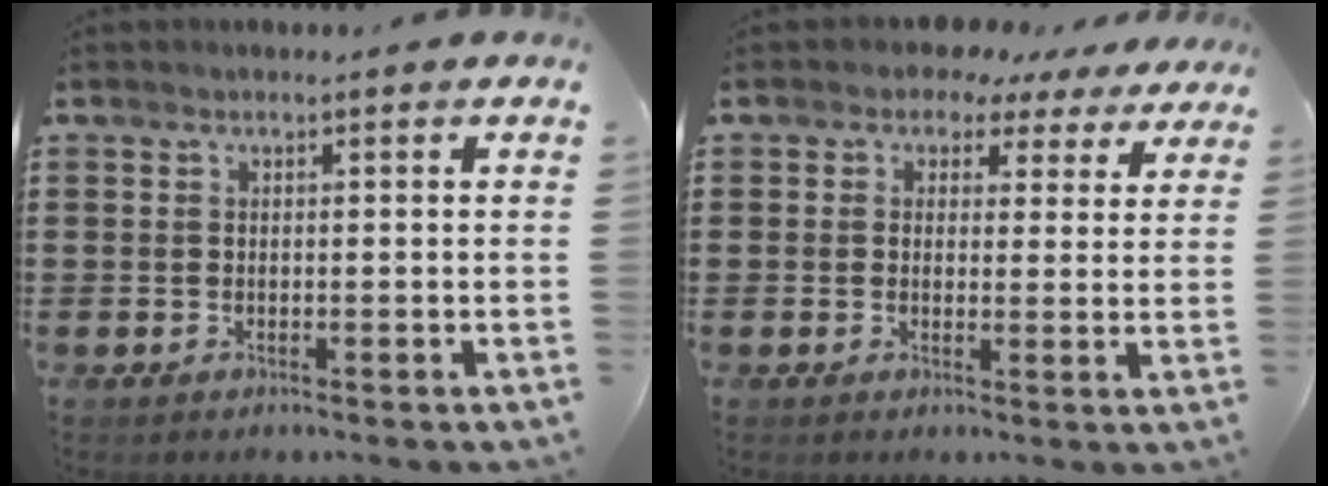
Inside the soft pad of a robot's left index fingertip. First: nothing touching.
{"total": 3.4, "force": [2.6, 2.1, 0.8], "torque": [-0.023, -0.005, 0.043]}